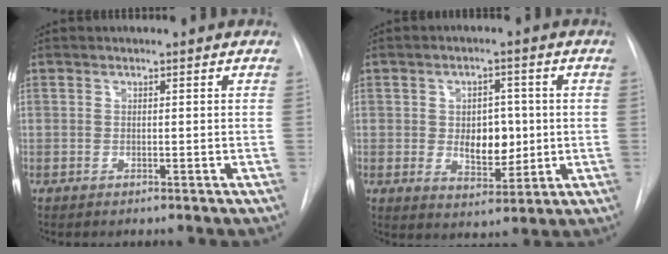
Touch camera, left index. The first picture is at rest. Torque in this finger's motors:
{"motor_torque": [1.18, -0.10, 0.14, 0.08]}